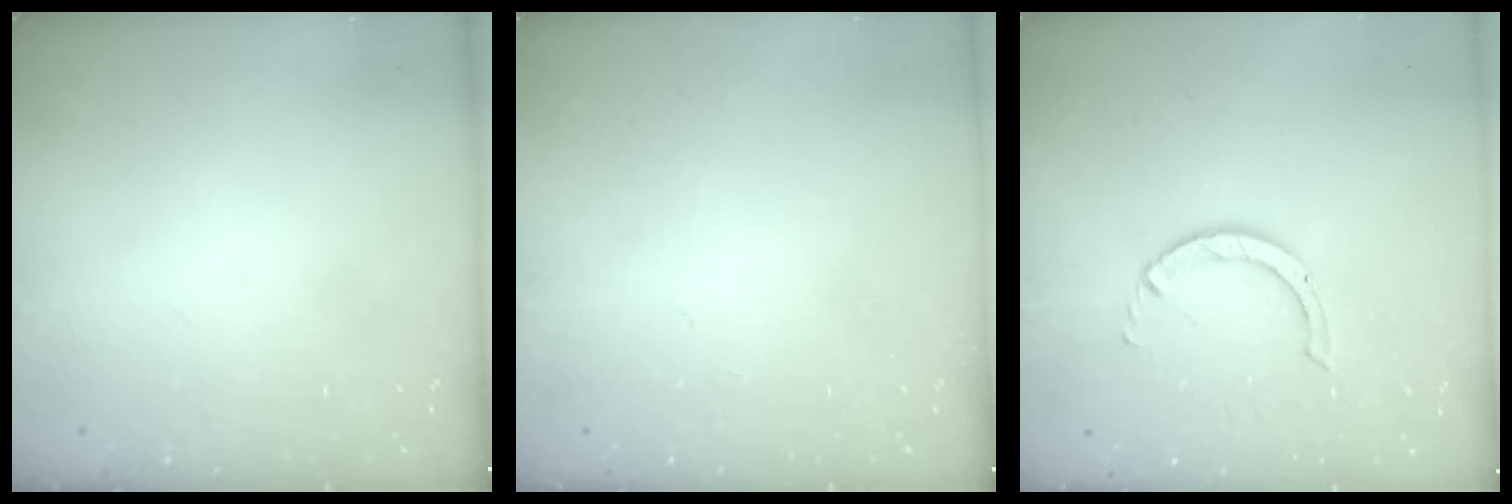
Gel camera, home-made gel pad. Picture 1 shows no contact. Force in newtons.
{"total": 0.0}
{"total": 3.6, "press": 3.6, "slide": 0.6}